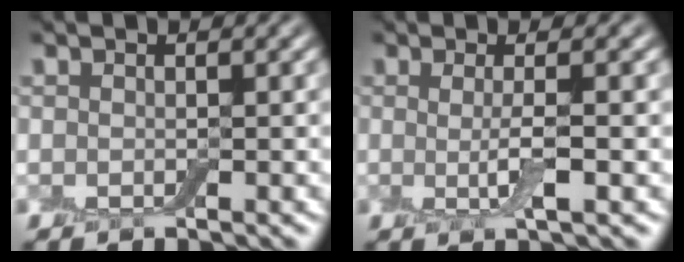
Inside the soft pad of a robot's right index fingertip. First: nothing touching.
{"total": 3.1, "force": [-0.1, 0.6, 3.1], "torque": [-0.057, -0.007, -0.003]}